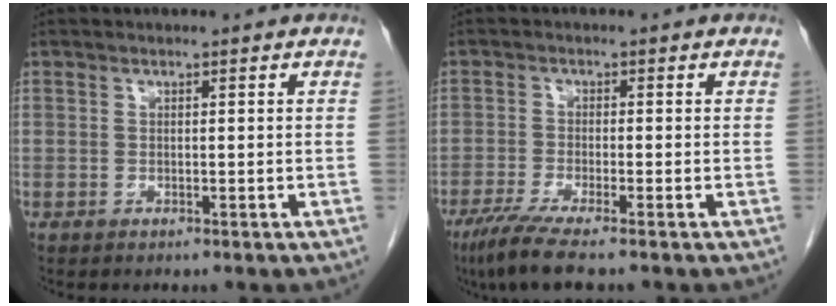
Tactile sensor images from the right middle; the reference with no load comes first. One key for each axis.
{"total": 5.8, "fx": -4.2, "fy": -0.2, "fz": 3.9, "tx": -0.073, "ty": -0.018, "tz": -0.080}